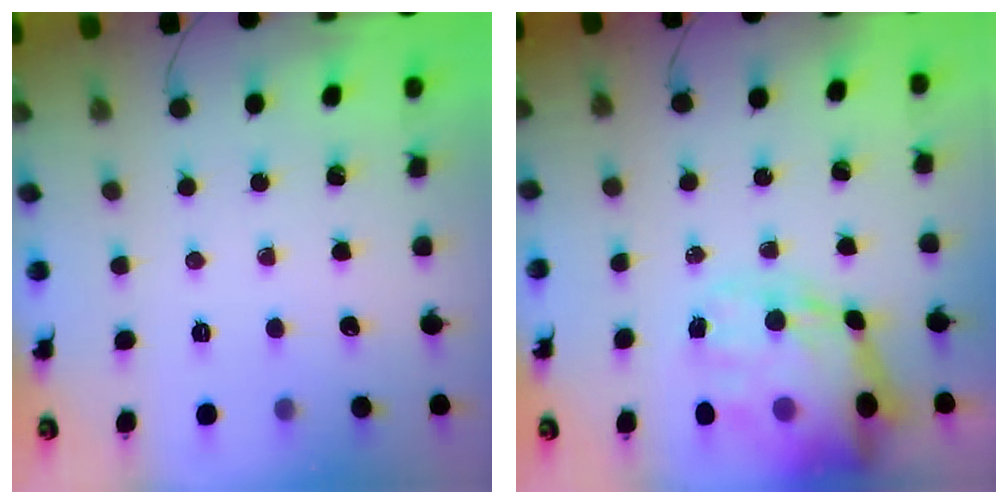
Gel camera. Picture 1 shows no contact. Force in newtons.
{"total": 20.3, "press": 19.8, "slide": 4.6}